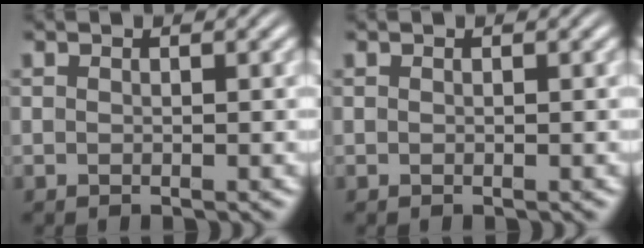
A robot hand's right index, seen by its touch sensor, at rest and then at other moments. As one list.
[{"total": 0.0}]